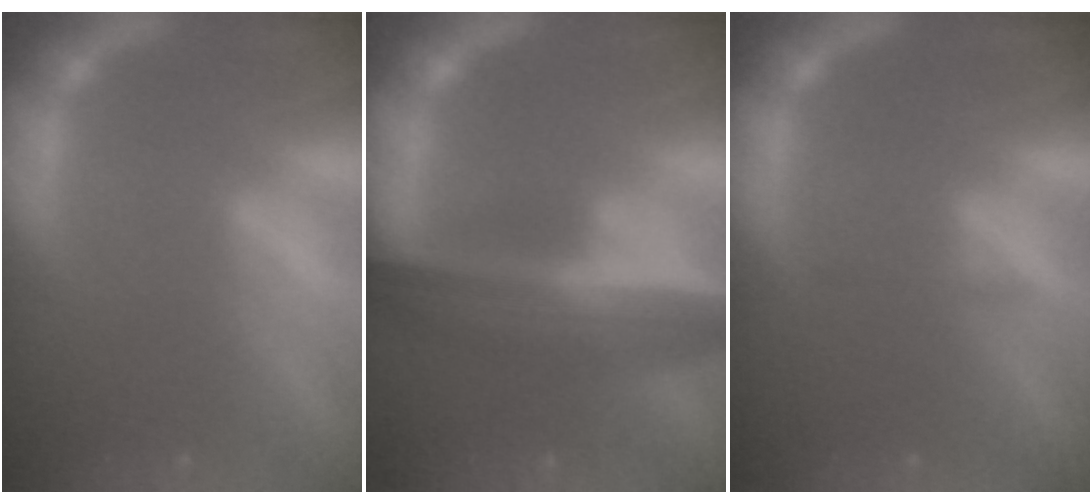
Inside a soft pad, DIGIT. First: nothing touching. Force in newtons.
{"total": 9.5}
{"total": 0.9}